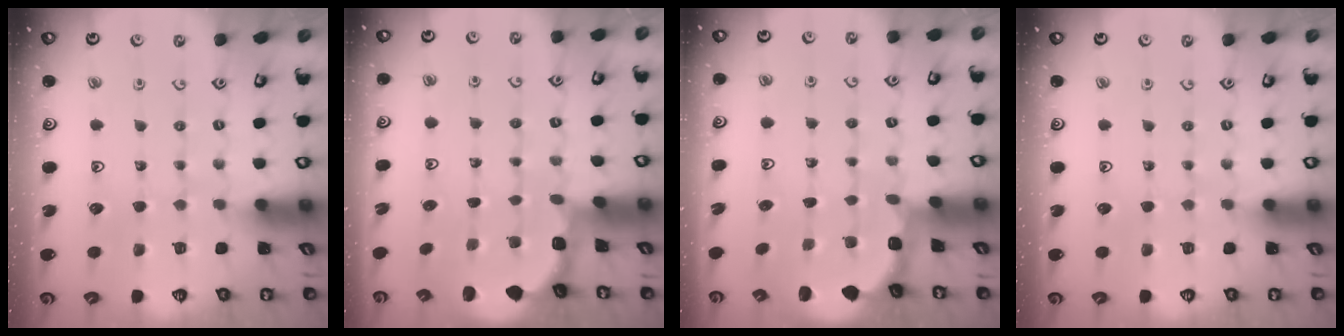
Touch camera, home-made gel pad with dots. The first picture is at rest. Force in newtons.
{"total": 1.8, "press": 1.7, "slide": 0.7}
{"total": 1.9, "press": 1.8, "slide": 0.7}
{"total": 0.0}